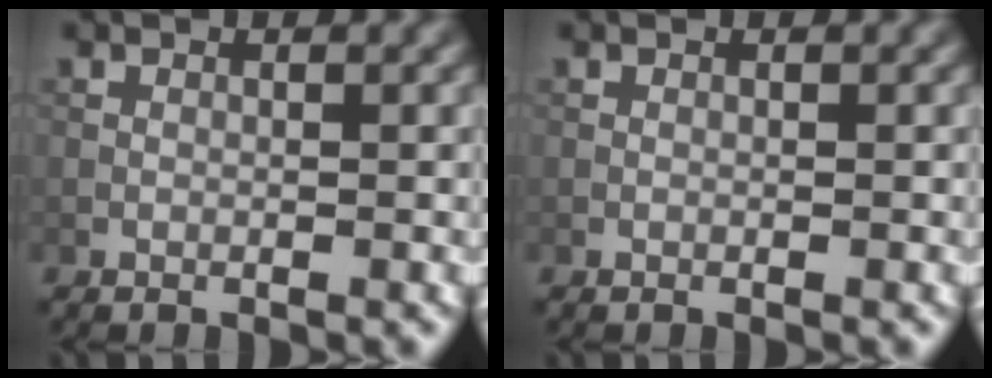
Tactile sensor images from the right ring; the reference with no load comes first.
{"total": 0.0}